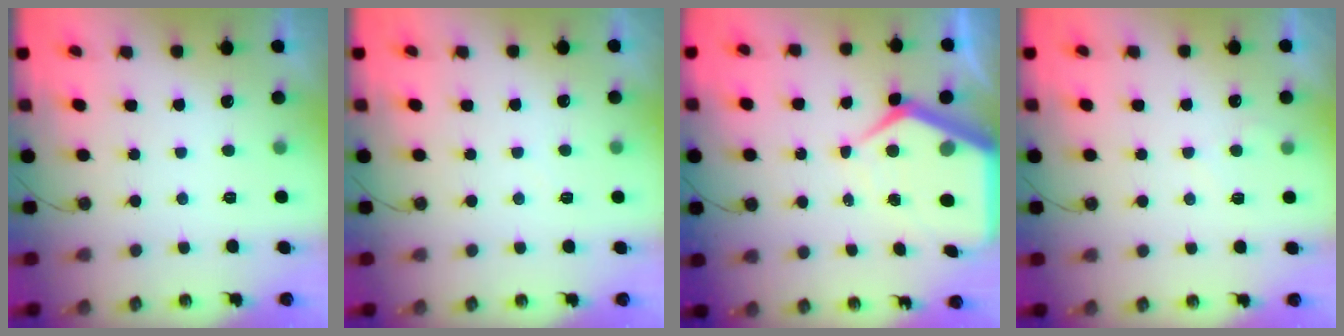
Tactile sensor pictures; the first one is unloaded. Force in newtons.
{"total": 3.8, "press": 3.8, "slide": 0.4}
{"total": 10.6, "press": 10.6, "slide": 0.9}
{"total": 4.0, "press": 4.0, "slide": 0.5}